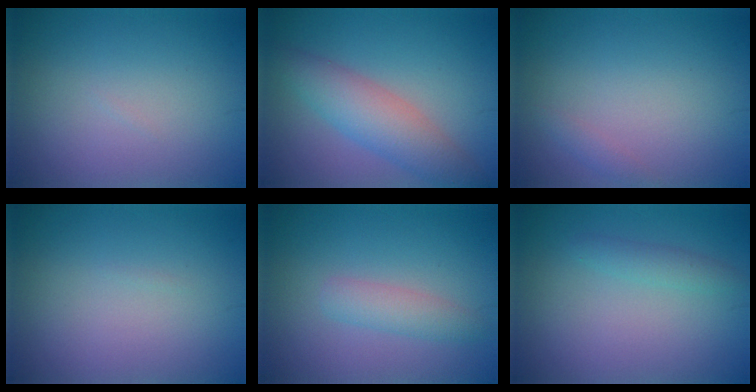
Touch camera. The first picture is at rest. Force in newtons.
{"total": 4.7, "press": 4.7, "slide": 0.3}
{"total": 0.7, "press": 0.7, "slide": 0.0}
{"total": 0.0}
{"total": 2.2, "press": 2.2, "slide": 0.1}
{"total": 1.4, "press": 1.4, "slide": 0.1}